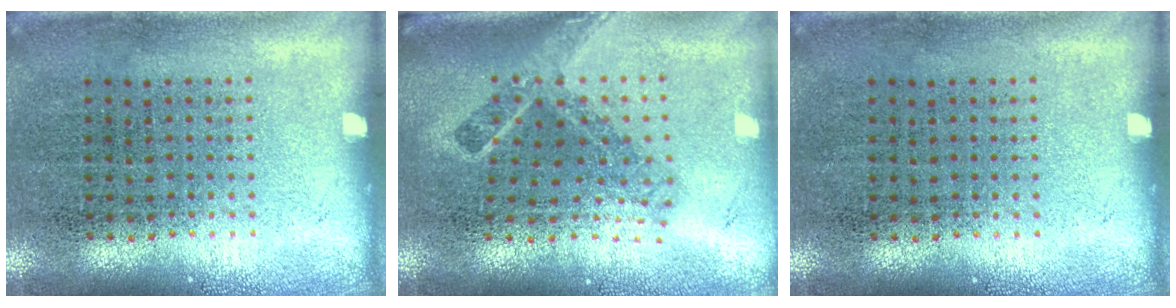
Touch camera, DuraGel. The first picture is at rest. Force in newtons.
{"total": 2.2, "press": 1.5, "slide": 1.6}
{"total": 0.0}